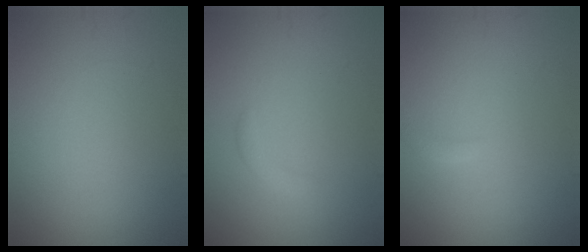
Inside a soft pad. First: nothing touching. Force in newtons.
{"total": 1.0, "press": 1.0, "slide": 0.0}
{"total": 0.9, "press": 0.8, "slide": 0.1}